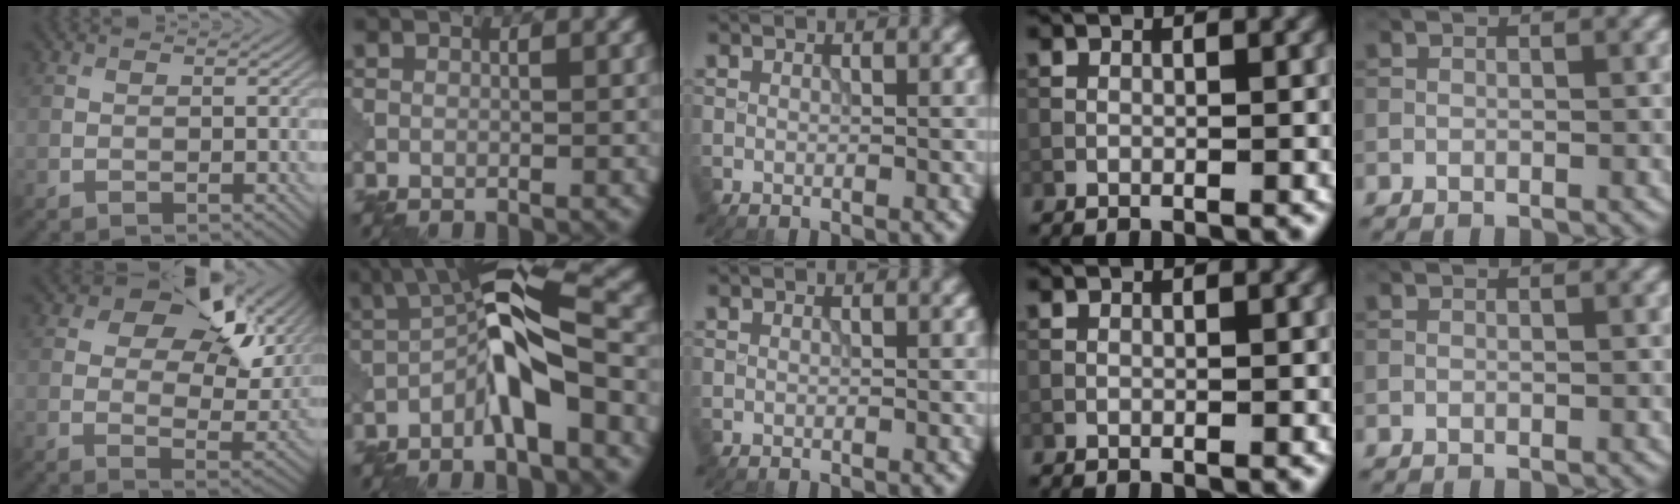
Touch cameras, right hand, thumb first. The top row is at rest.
{"thumb": {"total": 15.1, "force": [8.2, 8.4, 9.5], "torque": [-0.142, 0.003, 0.120]}, "index": {"total": 8.0, "force": [-2.4, 2.2, 7.3], "torque": [-0.119, 0.026, -0.057]}}